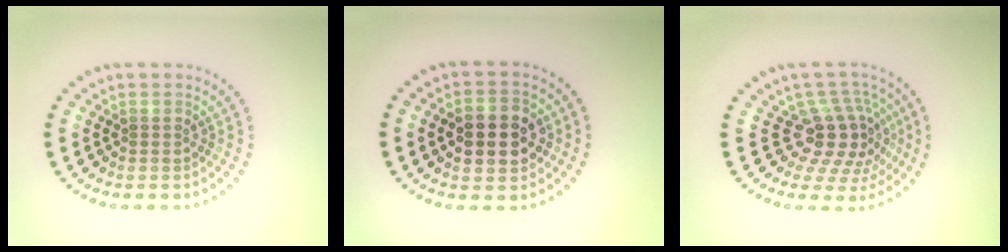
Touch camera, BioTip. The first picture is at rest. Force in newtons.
{"total": 5.0, "press": 5.0, "slide": 0.3}
{"total": 4.7, "press": 3.4, "slide": 3.1}